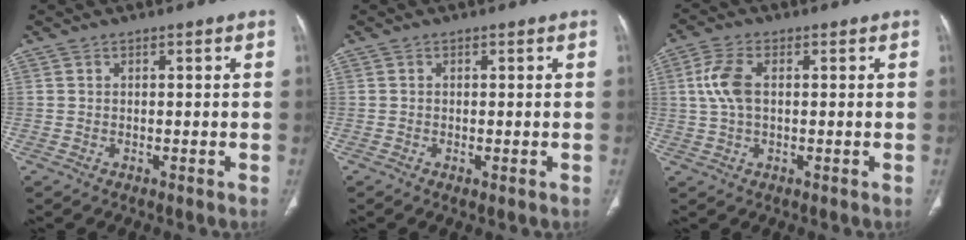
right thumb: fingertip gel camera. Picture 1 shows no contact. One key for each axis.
{"total": 0.9, "fx": -0.3, "fy": 0.4, "fz": 0.8, "tx": -0.016, "ty": -0.003, "tz": -0.004}
{"total": 6.3, "fx": 0.8, "fy": 3.5, "fz": 5.2, "tx": -0.125, "ty": 0.012, "tz": 0.015}